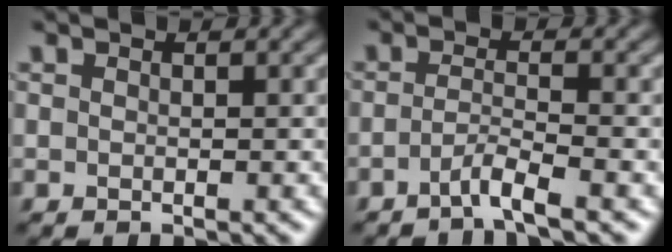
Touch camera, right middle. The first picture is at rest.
{"total": 2.4, "force": [-1.5, 0.2, 1.9], "torque": [-0.030, 0.001, -0.039]}